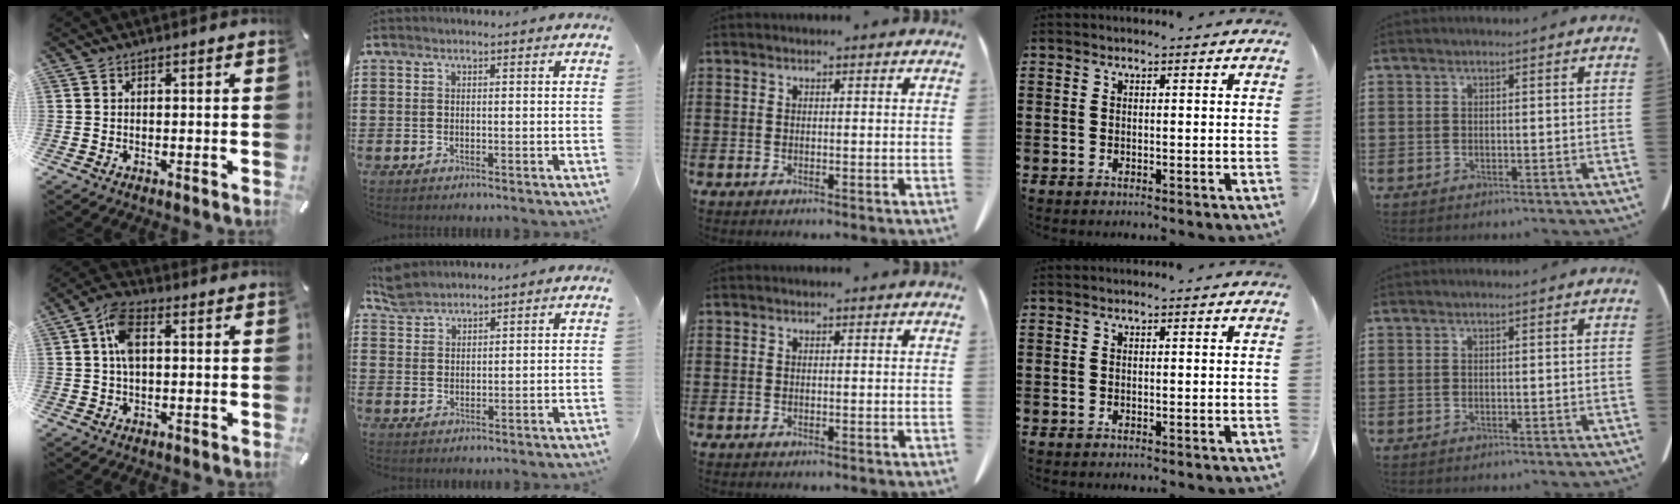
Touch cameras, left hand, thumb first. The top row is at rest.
{"thumb": {"total": 6.9, "force": [1.3, 4.0, 5.5], "torque": [-0.117, 0.005, 0.018]}, "index": {"total": 3.1, "force": [2.9, 0.9, 0.6], "torque": [-0.020, -0.003, 0.057]}}